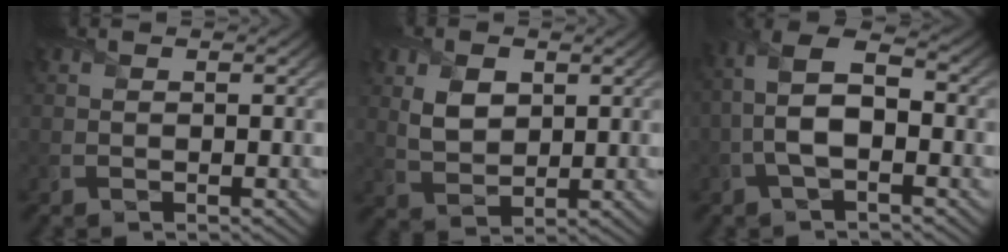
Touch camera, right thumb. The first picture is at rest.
{"total": 4.6, "force": [1.5, 3.2, 2.9], "torque": [-0.068, -0.002, 0.032]}
{"total": 7.5, "force": [-1.4, 3.7, 6.3], "torque": [-0.154, 0.011, -0.030]}